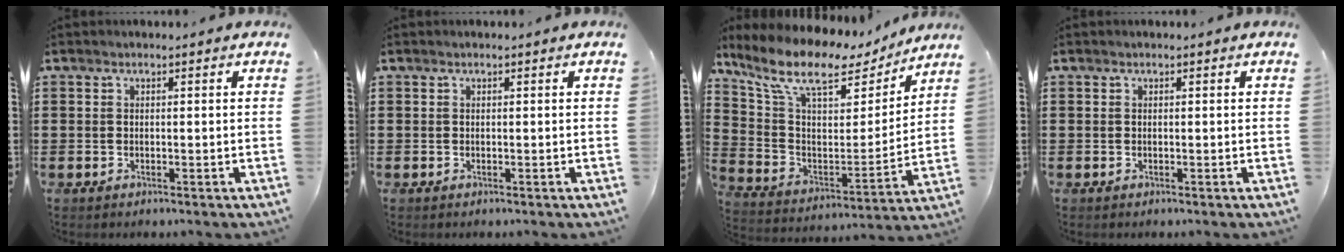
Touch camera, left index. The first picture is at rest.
{"total": 0.0}
{"total": 10.6, "force": [7.5, 3.8, 6.5], "torque": [-0.150, -0.043, 0.126]}
{"total": 0.0}